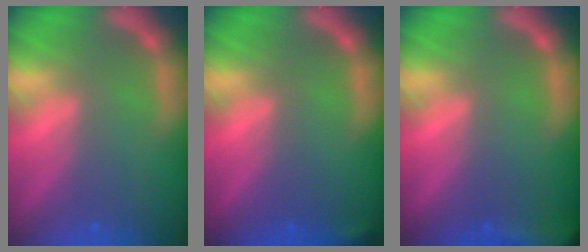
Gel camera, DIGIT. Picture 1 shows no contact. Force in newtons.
{"total": 0.9}
{"total": 8.0}